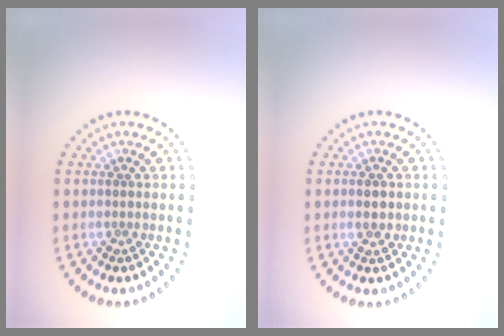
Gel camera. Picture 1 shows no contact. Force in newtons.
{"total": 2.0, "press": 2.0, "slide": 0.0}